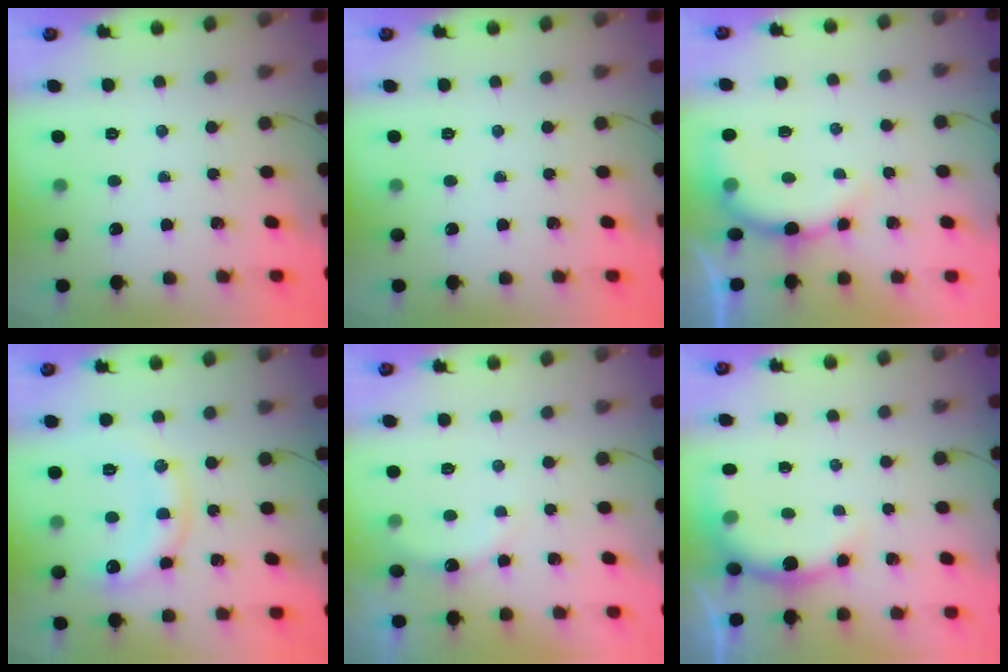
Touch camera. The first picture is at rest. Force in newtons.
{"total": 0.0}
{"total": 8.7, "press": 8.7, "slide": 0.6}
{"total": 11.9, "press": 11.9, "slide": 1.0}
{"total": 7.4, "press": 7.3, "slide": 1.4}
{"total": 5.2, "press": 5.2, "slide": 0.5}